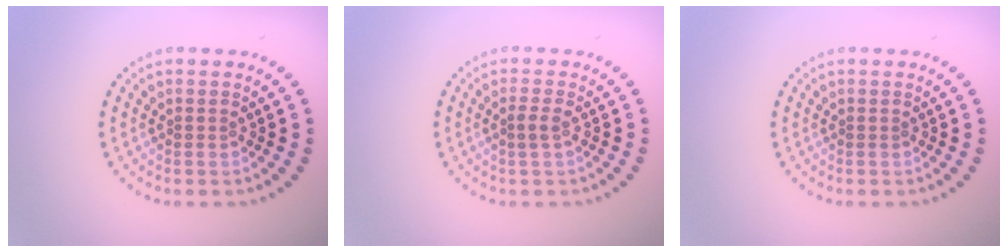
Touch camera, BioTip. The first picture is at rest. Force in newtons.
{"total": 1.1, "press": 1.0, "slide": 0.4}
{"total": 0.0}